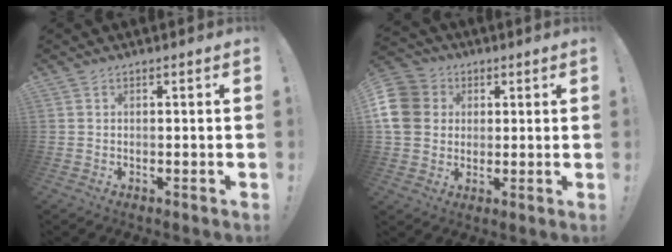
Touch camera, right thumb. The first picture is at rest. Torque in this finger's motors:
{"motor_torque": [0.11, 0.01, 0.06, 0.09, 0.07]}